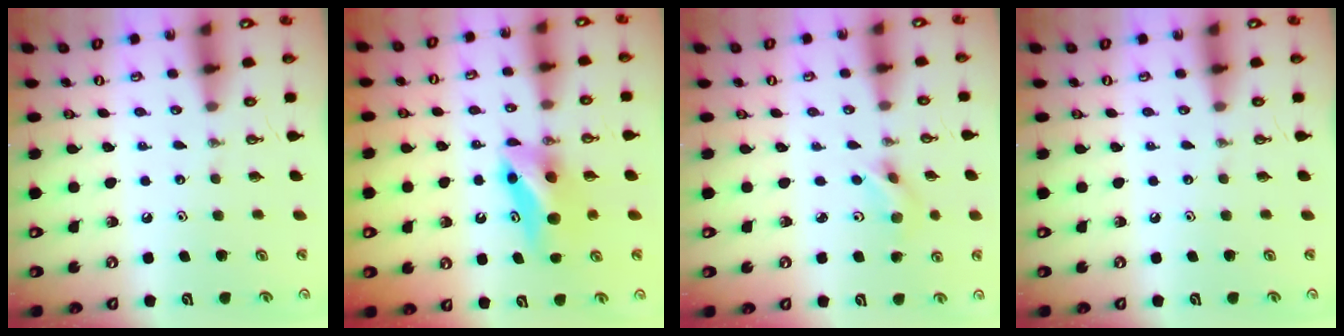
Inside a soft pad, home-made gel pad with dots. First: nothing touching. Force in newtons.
{"total": 9.3, "press": 6.3, "slide": 6.9}
{"total": 3.3, "press": 3.2, "slide": 1.1}
{"total": 0.0}